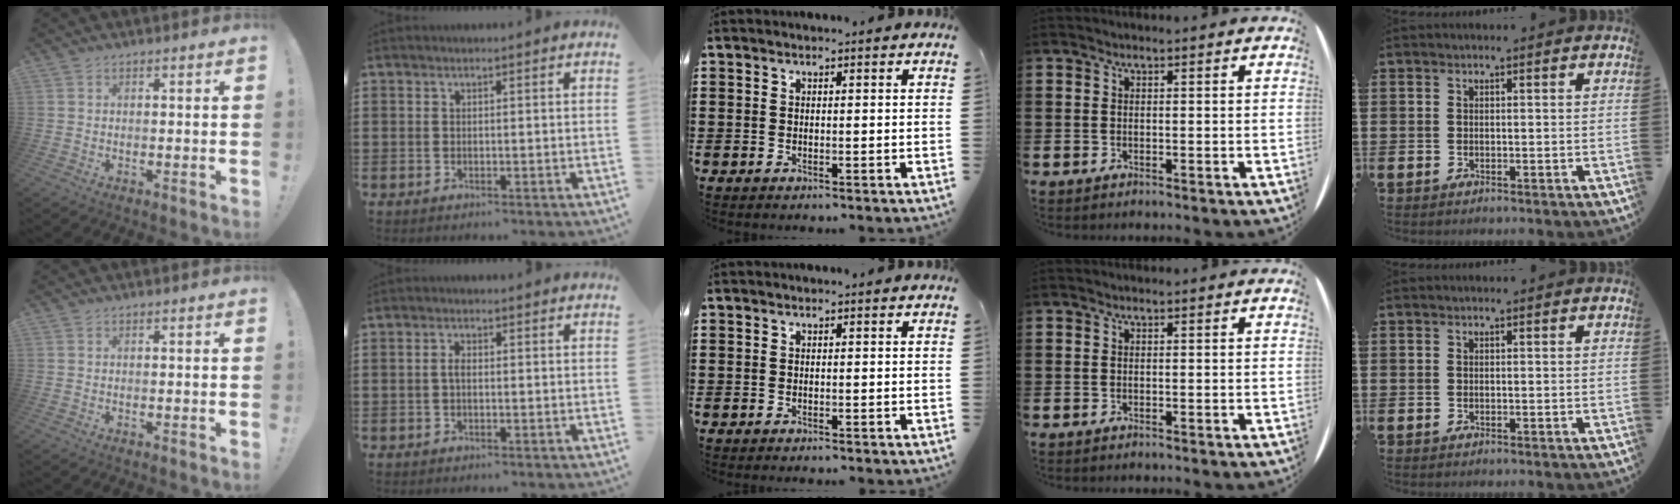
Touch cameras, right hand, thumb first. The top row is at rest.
{"index": {"total": 1.6, "force": [-0.2, 0.6, 1.5], "torque": [-0.035, -0.002, -0.007]}}